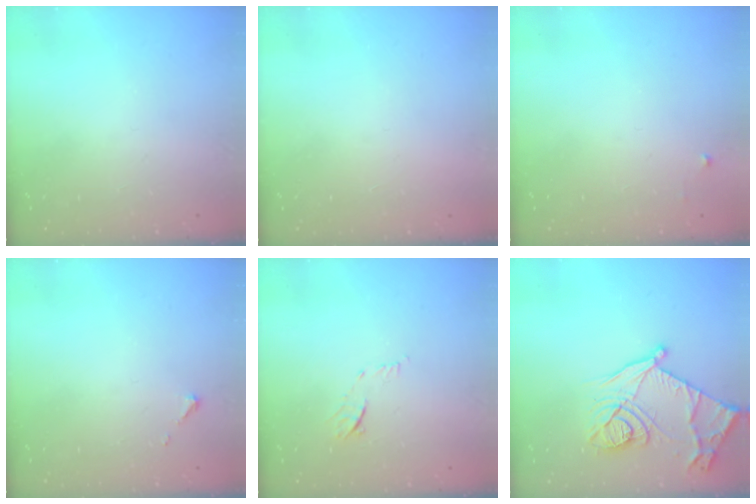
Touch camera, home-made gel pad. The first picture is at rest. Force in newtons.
{"total": 1.5, "press": 1.5, "slide": 0.1}
{"total": 2.5, "press": 2.5, "slide": 0.4}
{"total": 2.6, "press": 2.6, "slide": 0.3}
{"total": 8.0, "press": 7.9, "slide": 1.0}
{"total": 17.1, "press": 17.1, "slide": 1.2}